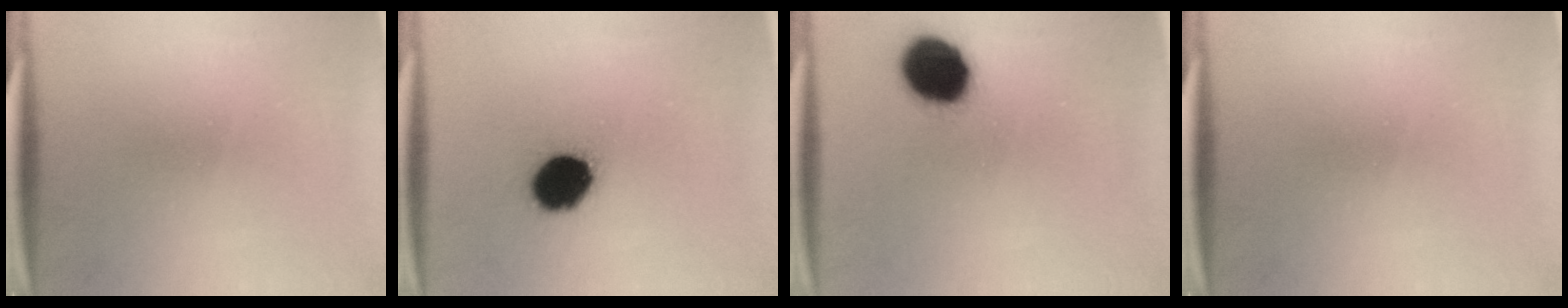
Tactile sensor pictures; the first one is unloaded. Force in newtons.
{"total": 11.9}
{"total": 13.1}
{"total": 0.0}